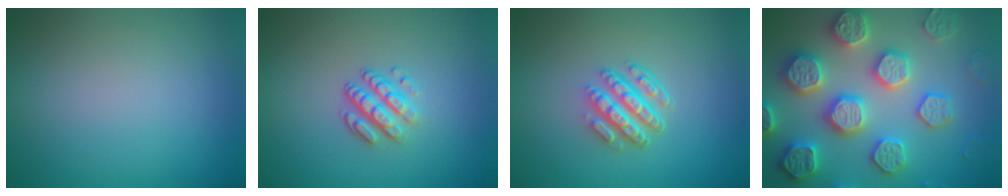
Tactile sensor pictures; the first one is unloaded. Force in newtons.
{"total": 3.3, "press": 2.4, "slide": 2.2}
{"total": 4.8, "press": 3.5, "slide": 3.3}
{"total": 7.9, "press": 7.7, "slide": 1.7}